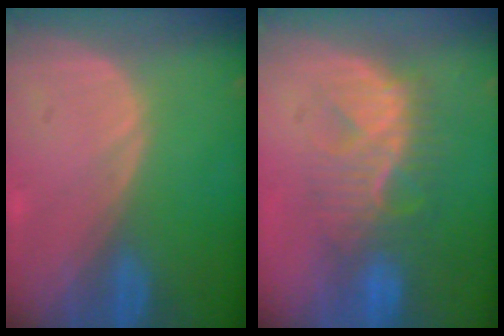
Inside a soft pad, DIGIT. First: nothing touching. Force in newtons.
{"total": 8.1, "press": 8.0, "slide": 1.2}